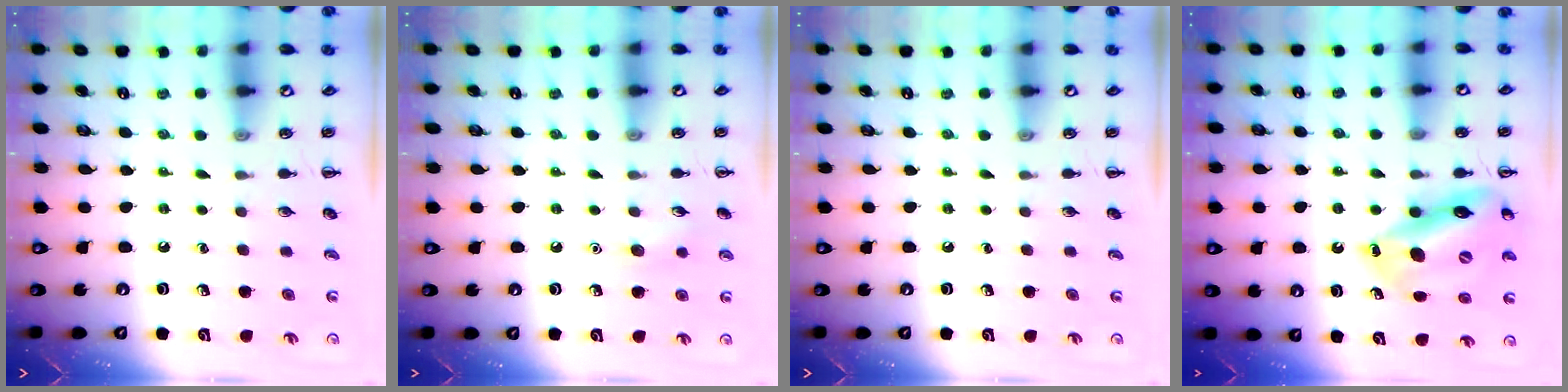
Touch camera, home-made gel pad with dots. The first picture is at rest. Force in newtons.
{"total": 4.9, "press": 4.8, "slide": 1.3}
{"total": 0.0}
{"total": 16.3, "press": 15.8, "slide": 3.9}